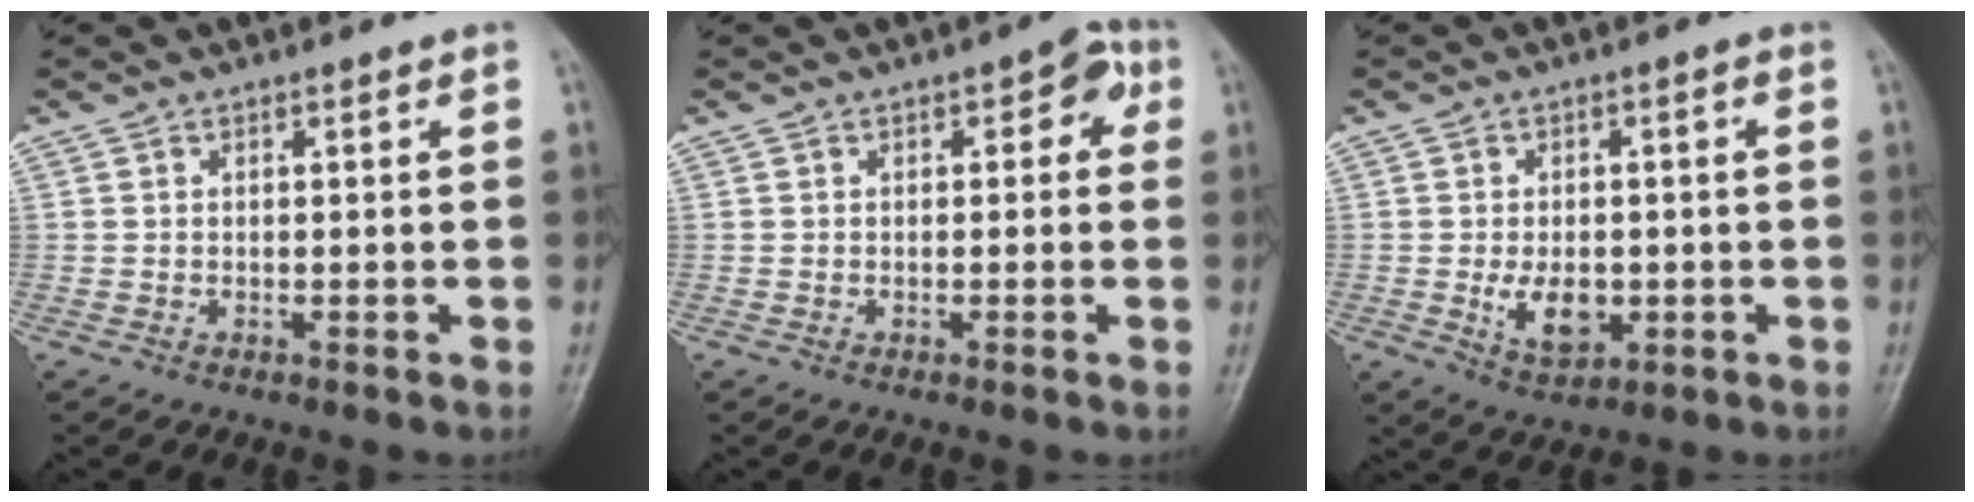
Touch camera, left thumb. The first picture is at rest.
{"total": 3.9, "force": [0.9, 2.3, 3.1], "torque": [-0.010, 0.009, 0.000]}
{"total": 7.5, "force": [-1.4, 4.7, 5.7], "torque": [-0.075, 0.000, -0.016]}